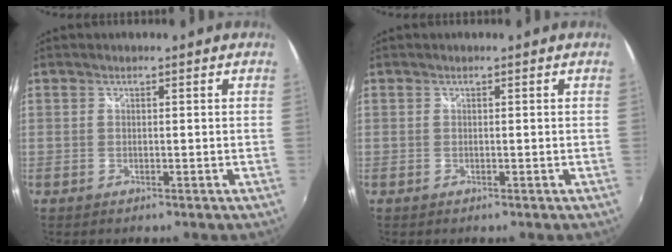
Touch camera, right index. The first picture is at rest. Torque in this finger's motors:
{"motor_torque": [0.75, 0.92, 0.00, 0.00]}